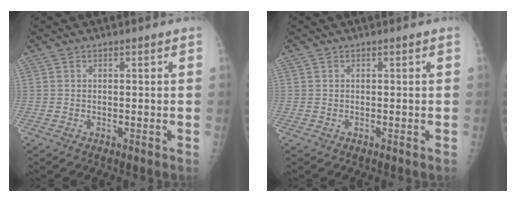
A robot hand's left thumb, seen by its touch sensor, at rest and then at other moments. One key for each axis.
{"total": 0.0}